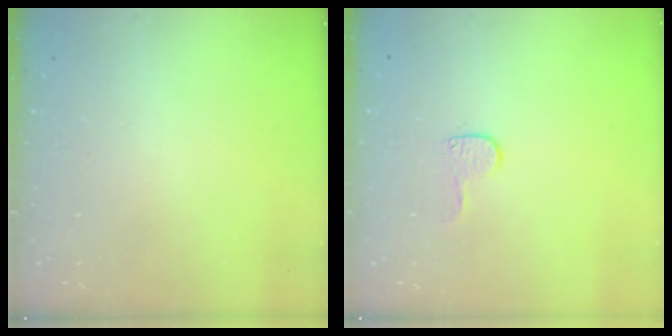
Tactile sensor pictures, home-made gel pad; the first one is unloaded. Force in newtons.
{"total": 3.8, "press": 3.8, "slide": 0.4}